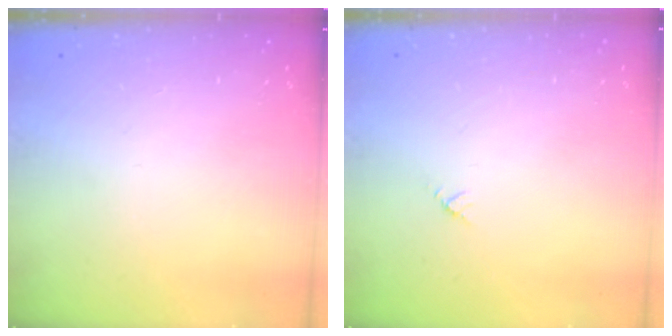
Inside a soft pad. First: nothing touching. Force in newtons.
{"total": 2.9, "press": 2.9, "slide": 0.3}